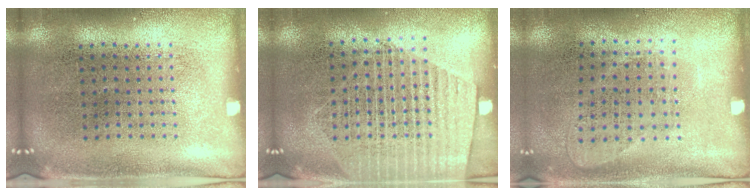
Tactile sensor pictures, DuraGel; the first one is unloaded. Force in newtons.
{"total": 1.7, "press": 1.5, "slide": 0.8}
{"total": 1.0, "press": 0.8, "slide": 0.5}